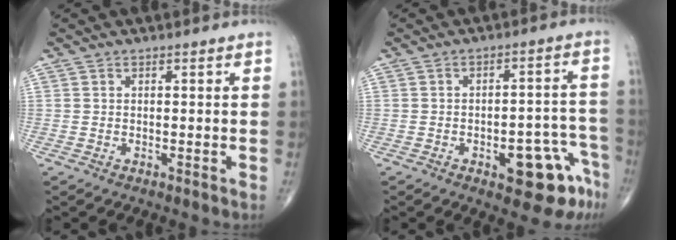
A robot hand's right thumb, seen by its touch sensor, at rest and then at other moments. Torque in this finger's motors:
{"motor_torque": [1.07, 0.88, 0.42, -0.61, 0.18]}